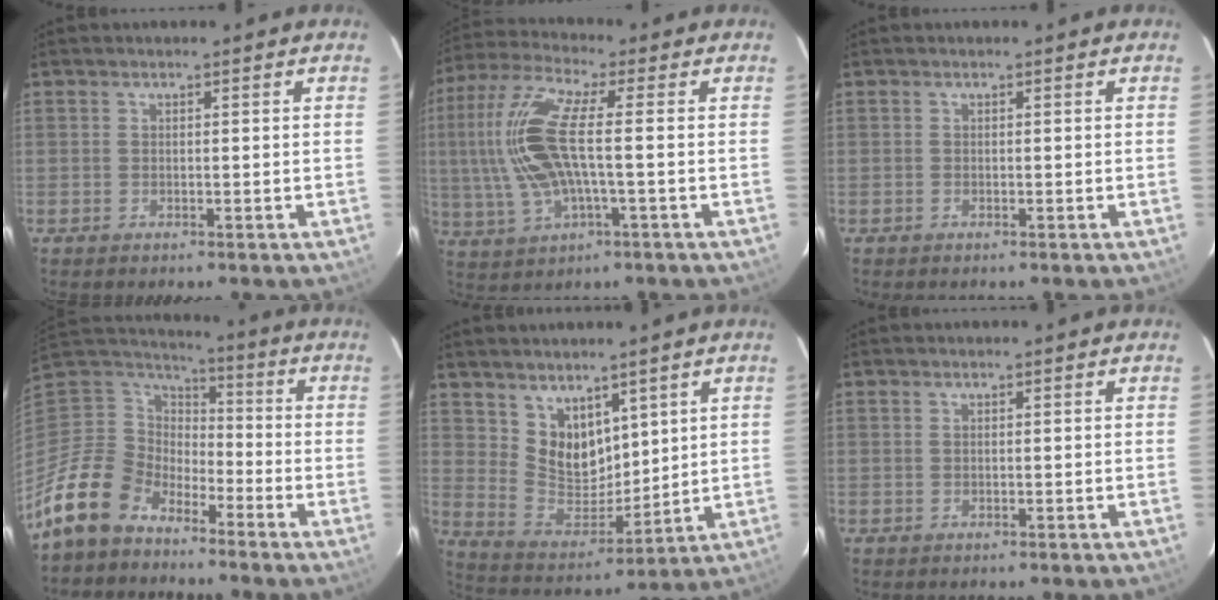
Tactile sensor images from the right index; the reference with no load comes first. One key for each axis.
{"total": 15.2, "fx": -0.4, "fy": 4.9, "fz": 14.4, "tx": -0.302, "ty": 0.004, "tz": -0.005}
{"total": 0.0}
{"total": 13.4, "fx": -10.1, "fy": 8.0, "fz": 3.7, "tx": -0.104, "ty": 0.020, "tz": -0.197}
{"total": 9.9, "fx": 6.1, "fy": 6.7, "fz": 4.2, "tx": -0.071, "ty": -0.005, "tz": 0.134}
{"total": 0.0}